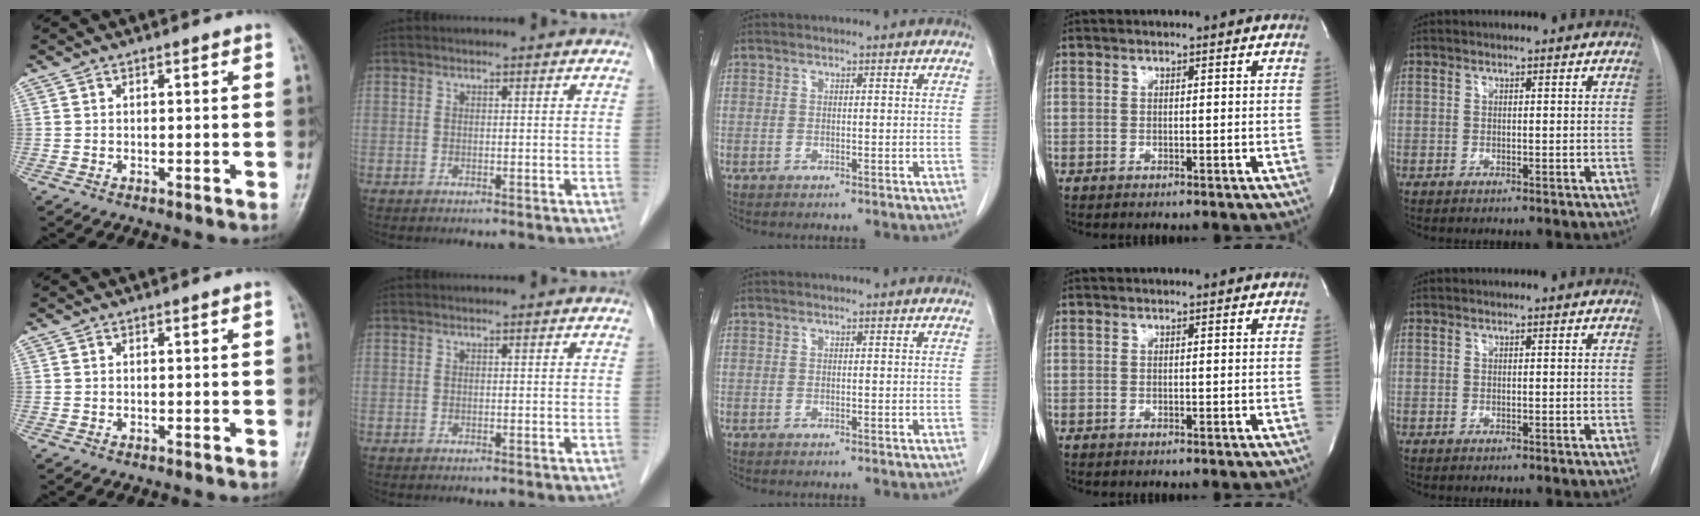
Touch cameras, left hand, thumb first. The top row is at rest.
{}